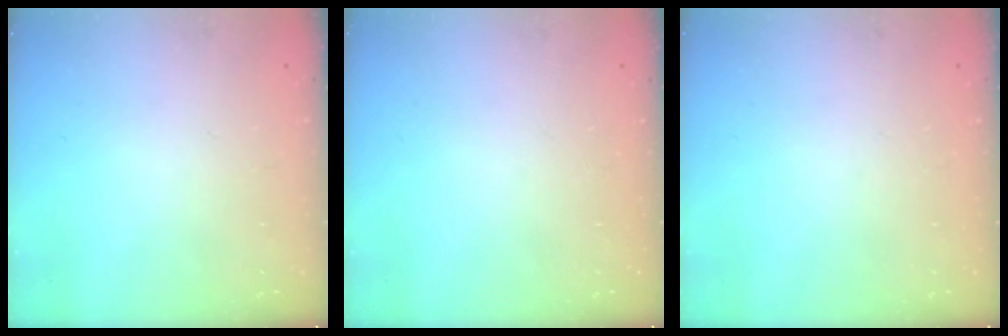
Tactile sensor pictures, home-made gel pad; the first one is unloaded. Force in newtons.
{"total": 0.0}
{"total": 0.0}